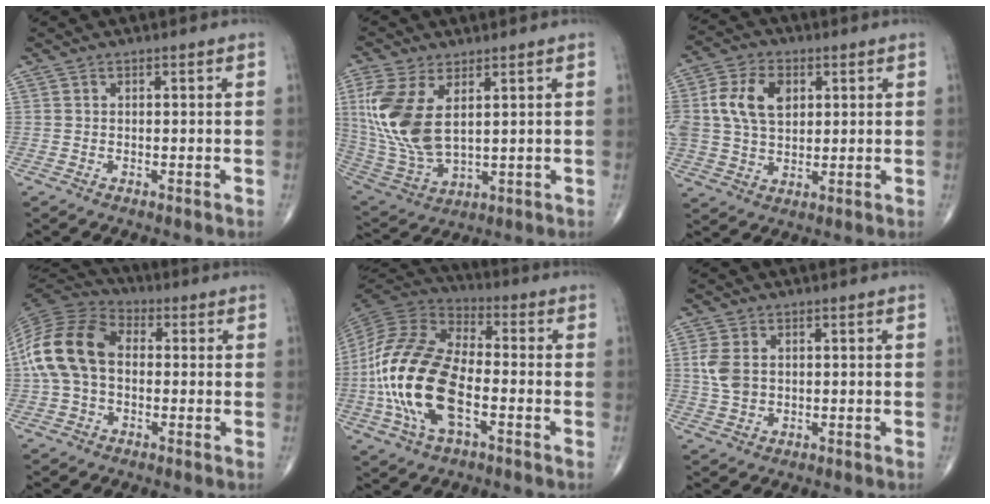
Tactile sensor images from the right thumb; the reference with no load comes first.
{"total": 15.1, "force": [3.8, 7.8, 12.3], "torque": [-0.274, -0.015, 0.090]}
{"total": 12.1, "force": [2.8, 8.2, 8.4], "torque": [-0.161, 0.004, 0.053]}
{"total": 14.9, "force": [0.3, 10.2, 10.8], "torque": [-0.217, 0.037, -0.004]}
{"total": 21.3, "force": [-4.4, 11.0, 17.7], "torque": [-0.369, 0.018, -0.084]}
{"total": 5.3, "force": [0.7, 3.8, 3.6], "torque": [-0.074, 0.000, 0.019]}